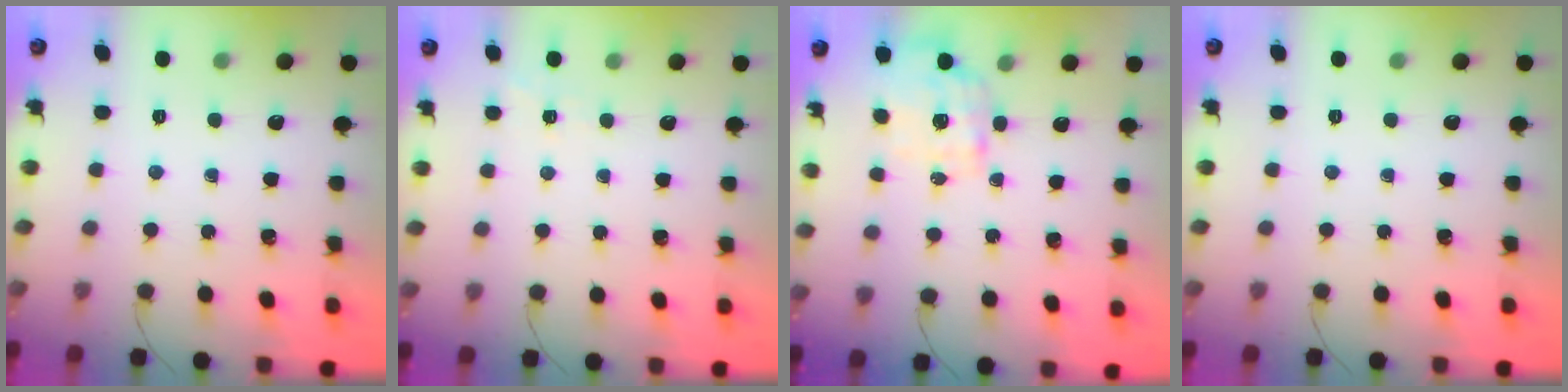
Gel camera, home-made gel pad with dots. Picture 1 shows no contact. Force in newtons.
{"total": 5.2, "press": 5.0, "slide": 1.6}
{"total": 2.0, "press": 1.8, "slide": 1.0}
{"total": 0.0}